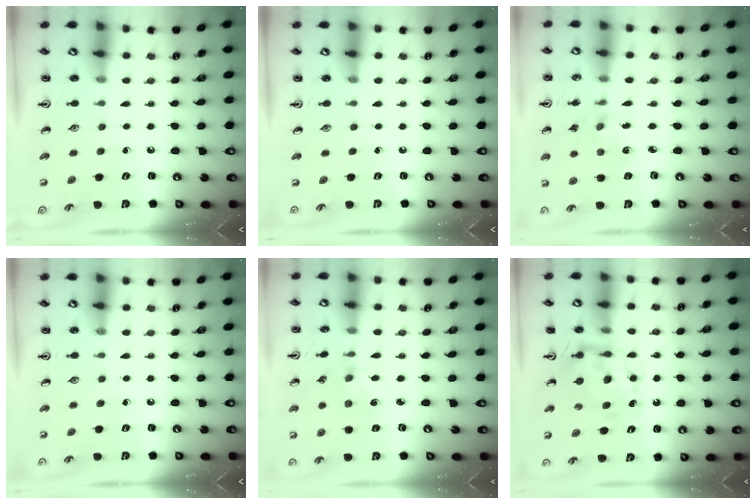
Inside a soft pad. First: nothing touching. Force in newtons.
{"total": 0.0}
{"total": 2.6, "press": 2.5, "slide": 0.8}
{"total": 0.0}
{"total": 1.4, "press": 1.4, "slide": 0.2}
{"total": 7.8, "press": 7.7, "slide": 0.4}